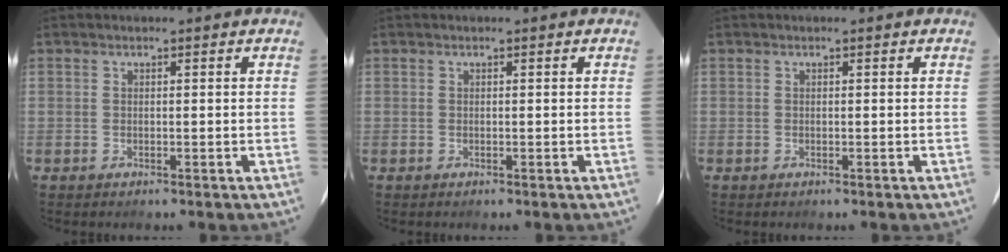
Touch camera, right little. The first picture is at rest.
{"total": 0.0}
{"total": 0.0}